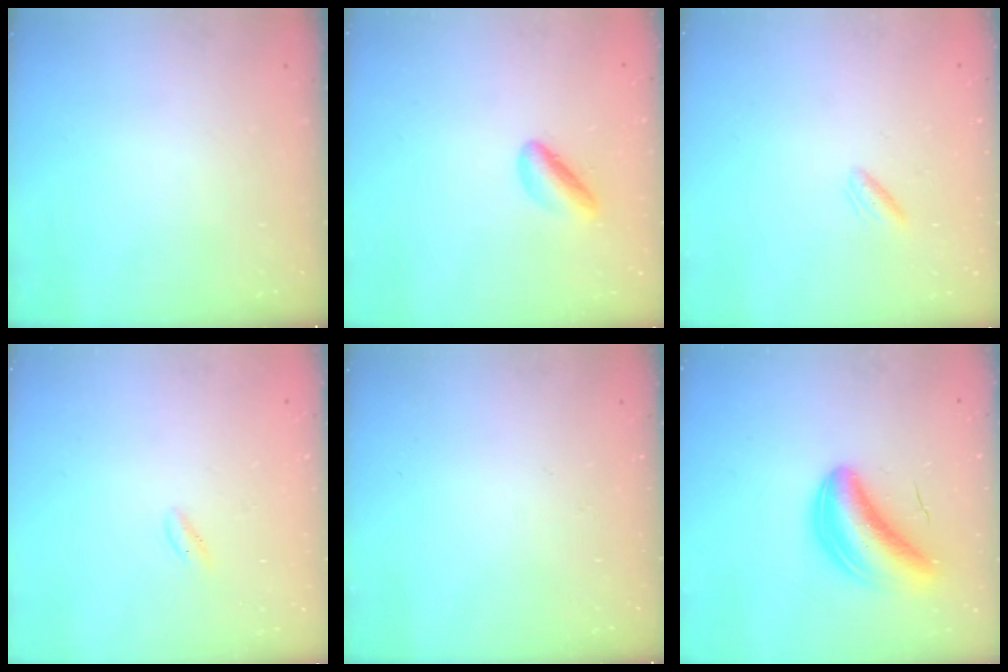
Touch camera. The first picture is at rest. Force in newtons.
{"total": 4.3, "press": 4.2, "slide": 0.6}
{"total": 1.6, "press": 1.3, "slide": 0.9}
{"total": 0.6, "press": 0.3, "slide": 0.5}
{"total": 0.0}
{"total": 8.0, "press": 7.6, "slide": 2.5}